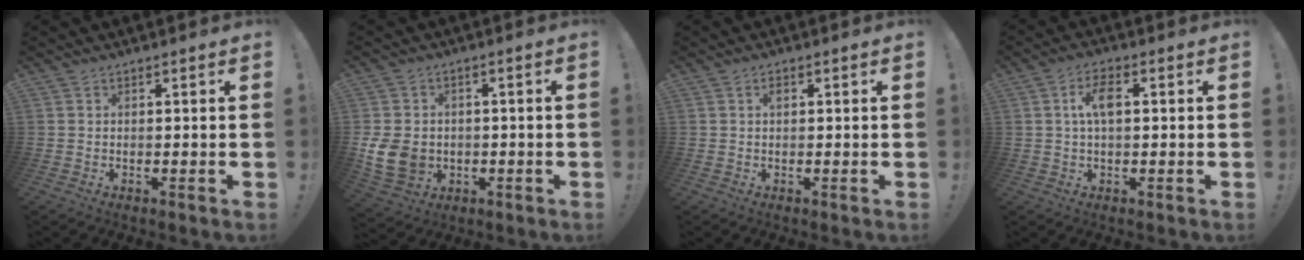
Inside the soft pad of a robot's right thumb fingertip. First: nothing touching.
{"total": 10.7, "force": [-1.2, 9.0, 5.6], "torque": [-0.106, 0.007, -0.017]}
{"total": 1.2, "force": [0.4, 0.8, 0.8], "torque": [-0.013, 0.003, 0.006]}
{"total": 5.9, "force": [1.1, 2.9, 5.1], "torque": [-0.088, 0.009, 0.016]}